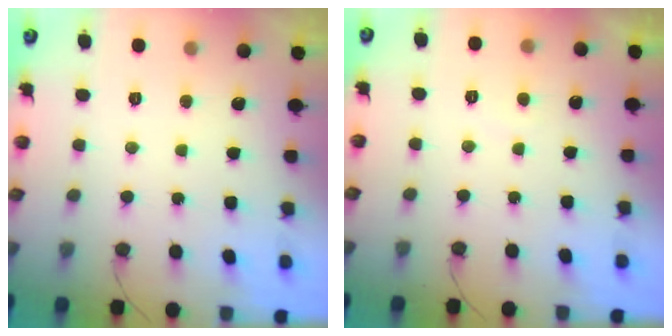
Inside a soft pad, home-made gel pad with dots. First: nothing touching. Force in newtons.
{"total": 0.0}